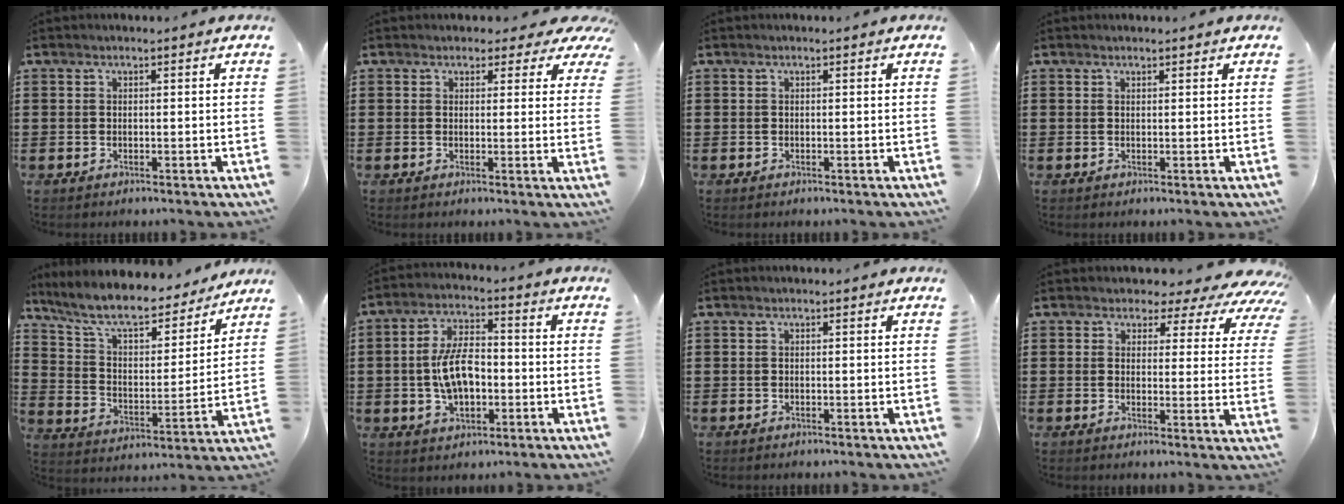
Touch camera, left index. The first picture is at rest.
{"total": 2.6, "force": [1.7, 1.8, 0.9], "torque": [-0.014, -0.001, 0.026]}
{"total": 0.0}
{"total": 0.6, "force": [0.5, 0.2, 0.2], "torque": [-0.004, 0.002, 0.011]}
{"total": 9.3, "force": [8.3, 1.4, 3.9], "torque": [-0.112, -0.052, 0.143]}
{"total": 8.6, "force": [-1.1, 4.5, 7.3], "torque": [-0.155, 0.008, -0.025]}
{"total": 0.0}
{"total": 3.9, "force": [3.0, 2.2, 1.3], "torque": [-0.030, -0.018, 0.045]}